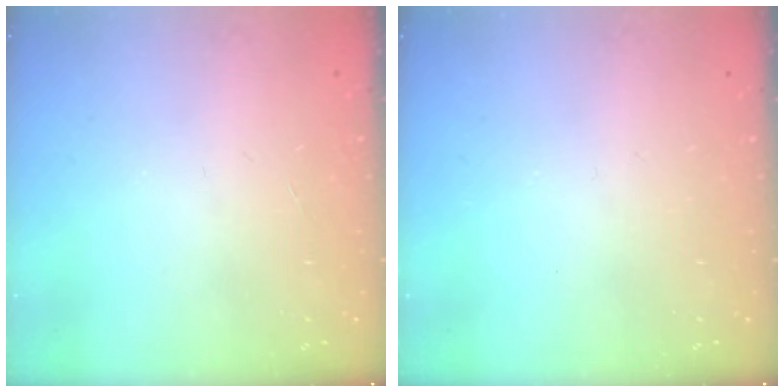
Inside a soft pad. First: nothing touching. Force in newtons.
{"total": 0.0}